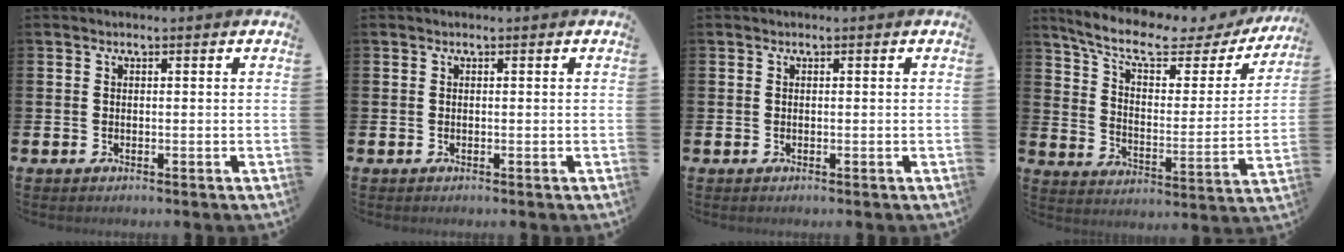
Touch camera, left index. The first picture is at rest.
{"total": 0.0}
{"total": 0.0}
{"total": 9.3, "force": [7.6, 2.6, 4.7], "torque": [-0.118, -0.046, 0.124]}